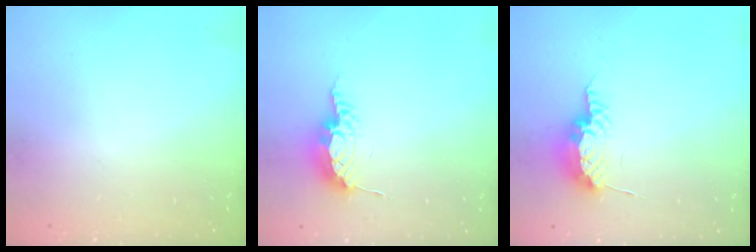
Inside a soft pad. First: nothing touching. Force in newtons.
{"total": 8.7, "press": 8.6, "slide": 0.9}
{"total": 9.3, "press": 8.9, "slide": 2.5}